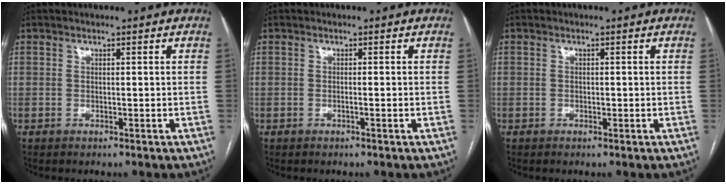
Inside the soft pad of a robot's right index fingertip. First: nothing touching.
{"total": 0.7, "force": [-0.3, -0.1, 0.6], "torque": [-0.015, -0.001, -0.003]}
{"total": 0.6, "force": [-0.2, 0.3, 0.4], "torque": [-0.007, 0.001, -0.004]}